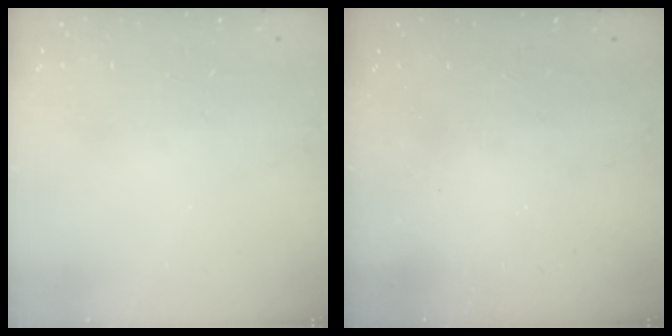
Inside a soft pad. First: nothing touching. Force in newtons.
{"total": 2.5, "press": 2.4, "slide": 0.7}